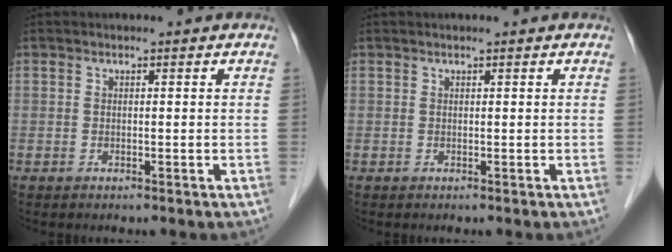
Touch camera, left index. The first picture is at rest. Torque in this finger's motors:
{"motor_torque": [0.21, 0.05, -0.09, -0.01]}